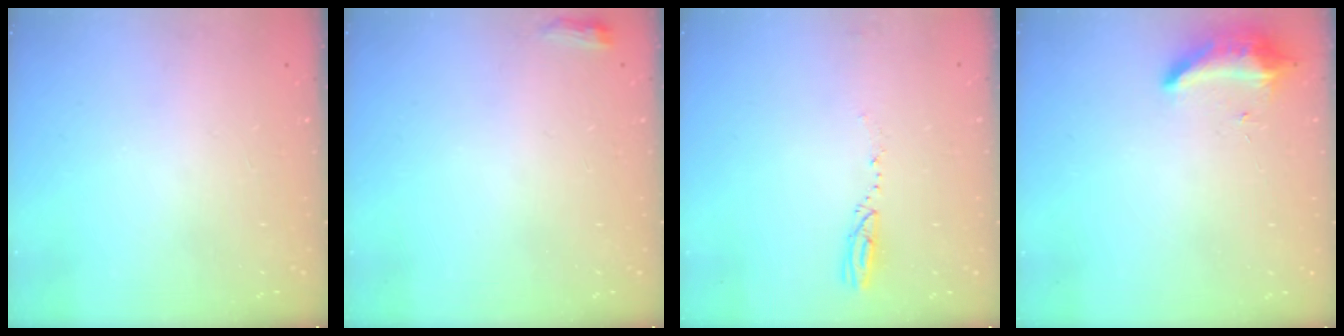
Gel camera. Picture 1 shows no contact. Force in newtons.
{"total": 4.7, "press": 4.6, "slide": 0.8}
{"total": 3.2, "press": 3.2, "slide": 0.4}
{"total": 9.1, "press": 8.8, "slide": 2.4}